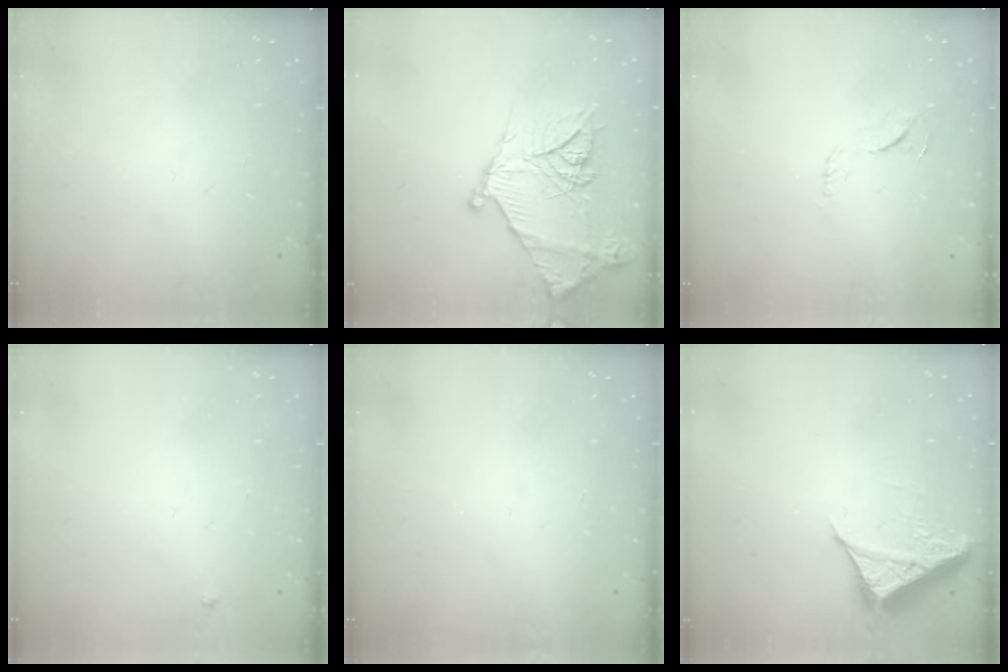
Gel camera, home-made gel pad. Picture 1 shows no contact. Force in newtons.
{"total": 18.1, "press": 18.1, "slide": 1.2}
{"total": 6.1, "press": 6.1, "slide": 0.3}
{"total": 2.7, "press": 2.7, "slide": 0.3}
{"total": 1.5, "press": 1.5, "slide": 0.1}
{"total": 6.9, "press": 6.8, "slide": 0.6}